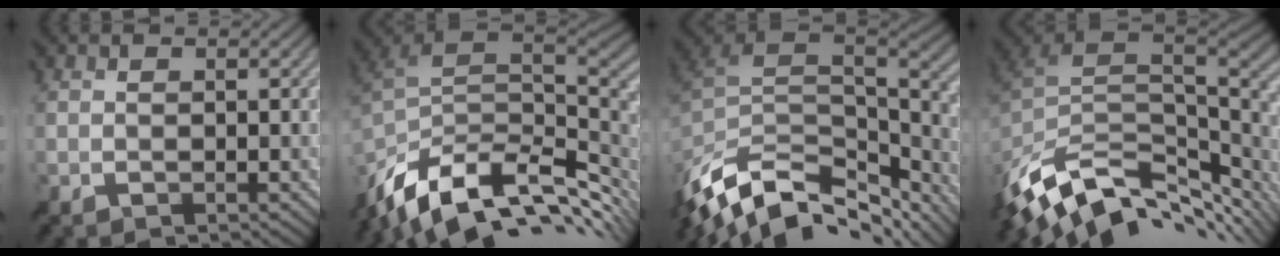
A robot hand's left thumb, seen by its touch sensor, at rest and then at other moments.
{"total": 14.0, "force": [-5.6, 7.1, 10.6], "torque": [-0.240, -0.006, -0.106]}
{"total": 14.4, "force": [-8.7, 6.8, 9.2], "torque": [-0.230, -0.016, -0.146]}
{"total": 13.4, "force": [-6.2, 7.1, 9.5], "torque": [-0.217, -0.018, -0.104]}